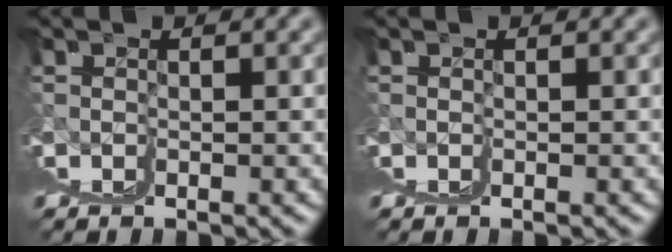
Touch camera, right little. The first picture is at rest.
{"total": 0.0}